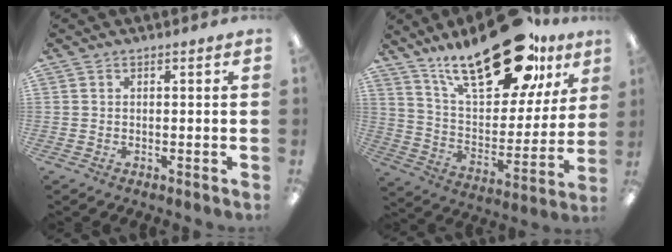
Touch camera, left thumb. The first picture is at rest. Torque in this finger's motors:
{"motor_torque": [0.54, 0.67, 1.50, -1.27, 0.16]}